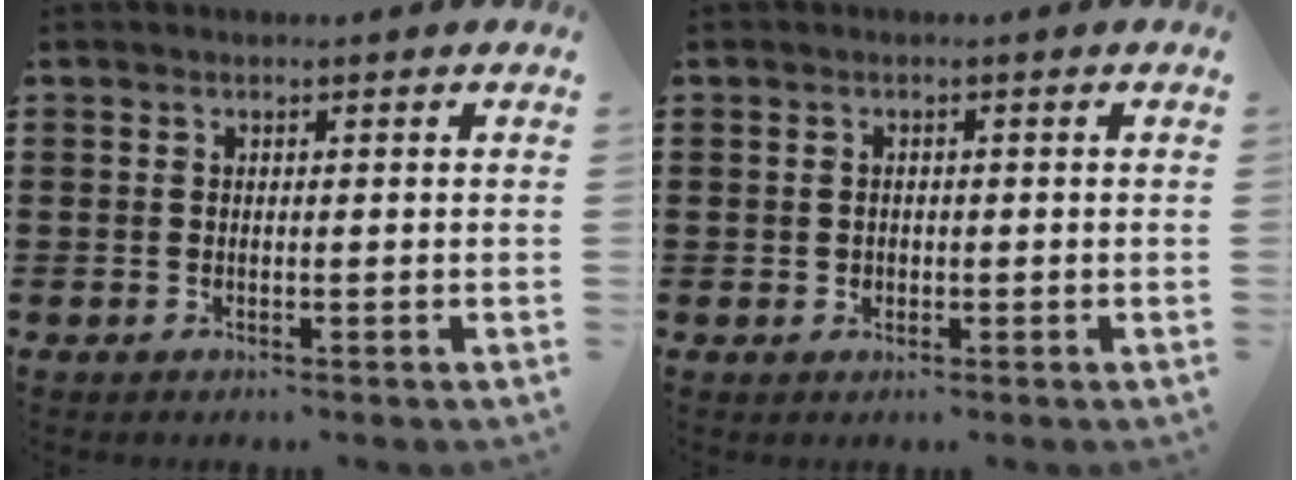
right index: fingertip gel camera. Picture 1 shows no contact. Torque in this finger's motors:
{"motor_torque": [-0.04, 0.04, -0.03, -0.01]}